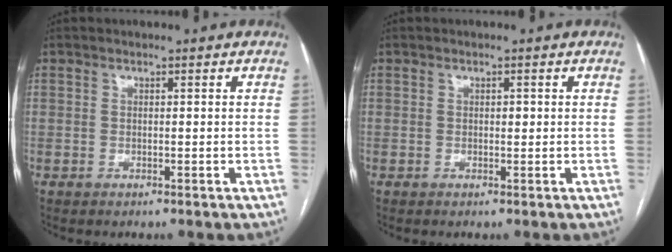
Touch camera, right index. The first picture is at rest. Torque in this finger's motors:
{"motor_torque": [0.39, 0.23, 0.00, 0.02]}